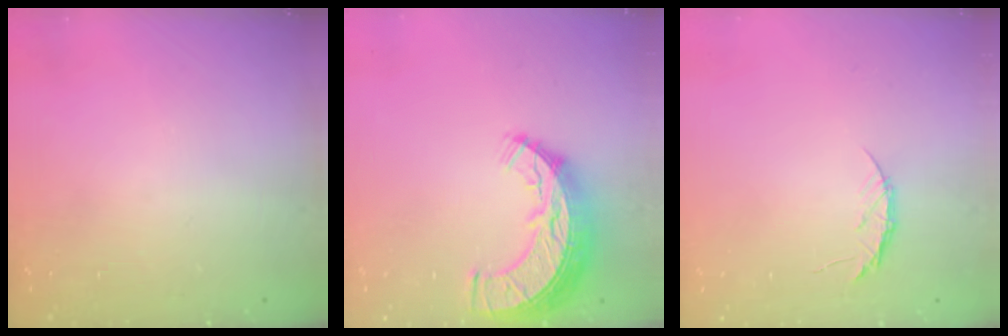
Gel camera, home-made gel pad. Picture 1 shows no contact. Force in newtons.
{"total": 11.7, "press": 11.7, "slide": 0.9}
{"total": 4.2, "press": 4.2, "slide": 0.5}